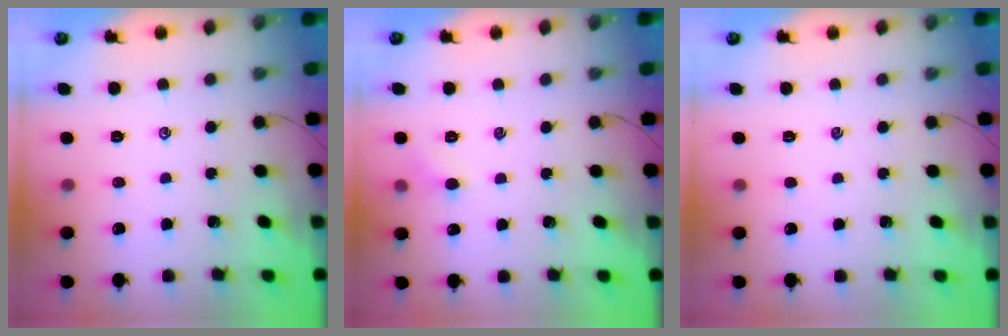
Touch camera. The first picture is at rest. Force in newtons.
{"total": 3.4, "press": 3.3, "slide": 1.1}
{"total": 0.0}